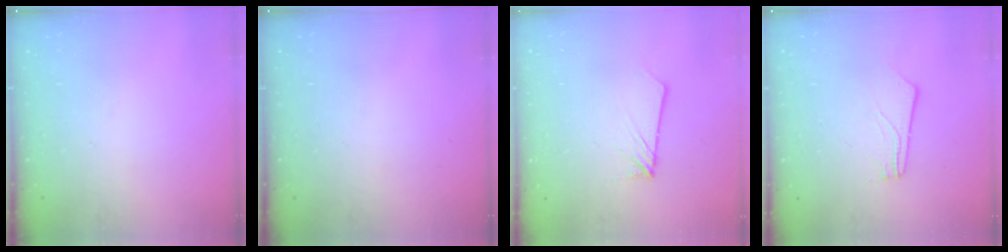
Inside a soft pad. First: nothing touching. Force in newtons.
{"total": 0.0}
{"total": 1.7, "press": 1.7, "slide": 0.2}
{"total": 4.0, "press": 3.9, "slide": 0.5}